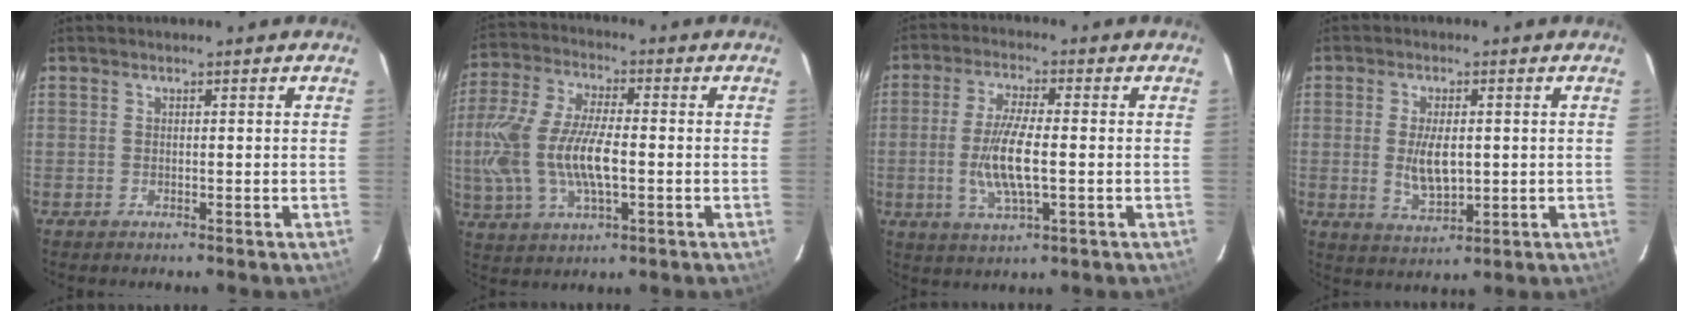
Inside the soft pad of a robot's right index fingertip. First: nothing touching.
{"total": 15.7, "force": [-1.7, 6.6, 14.1], "torque": [-0.303, -0.001, -0.031]}
{"total": 9.2, "force": [-1.4, 2.3, 8.8], "torque": [-0.176, -0.008, -0.025]}
{"total": 6.7, "force": [-0.1, 3.3, 5.8], "torque": [-0.110, -0.009, 0.006]}